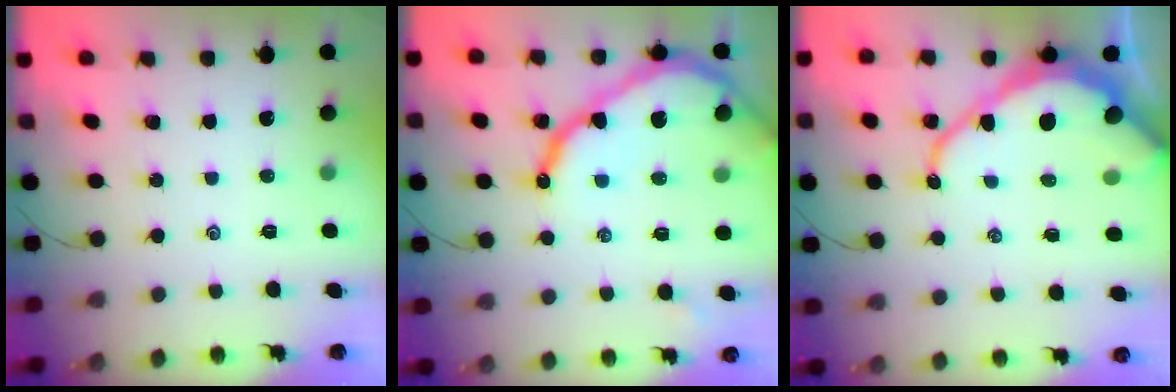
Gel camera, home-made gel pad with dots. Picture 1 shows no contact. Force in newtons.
{"total": 15.2, "press": 15.1, "slide": 1.6}
{"total": 14.0, "press": 13.9, "slide": 1.5}